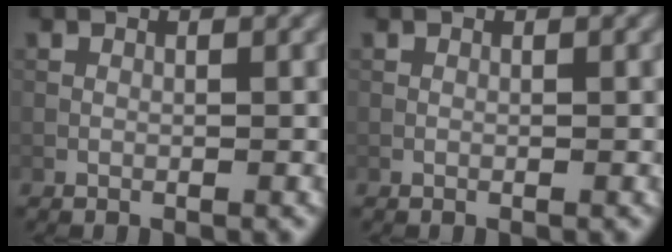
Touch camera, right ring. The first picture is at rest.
{"total": 0.0}